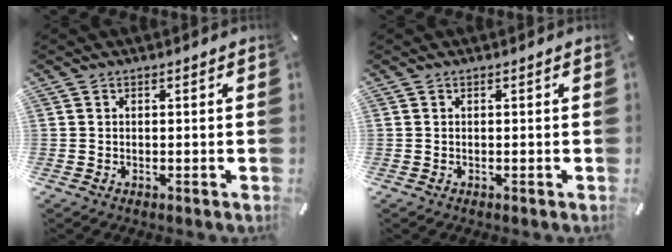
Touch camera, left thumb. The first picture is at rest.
{"total": 0.0}